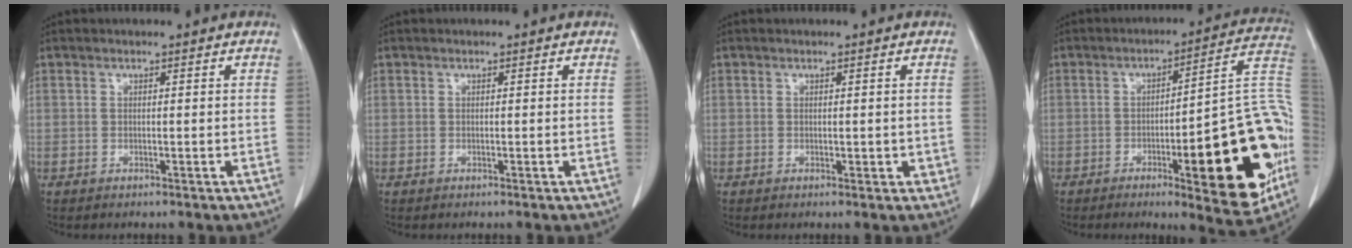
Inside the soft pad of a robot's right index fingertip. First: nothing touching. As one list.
[{"total": 0.0}, {"total": 1.7, "force": [0.1, 1.3, 1.1], "torque": [-0.009, 0.003, 0.005]}, {"total": 22.3, "force": [-6.2, 3.9, 21.1], "torque": [-0.202, 0.021, -0.070]}]